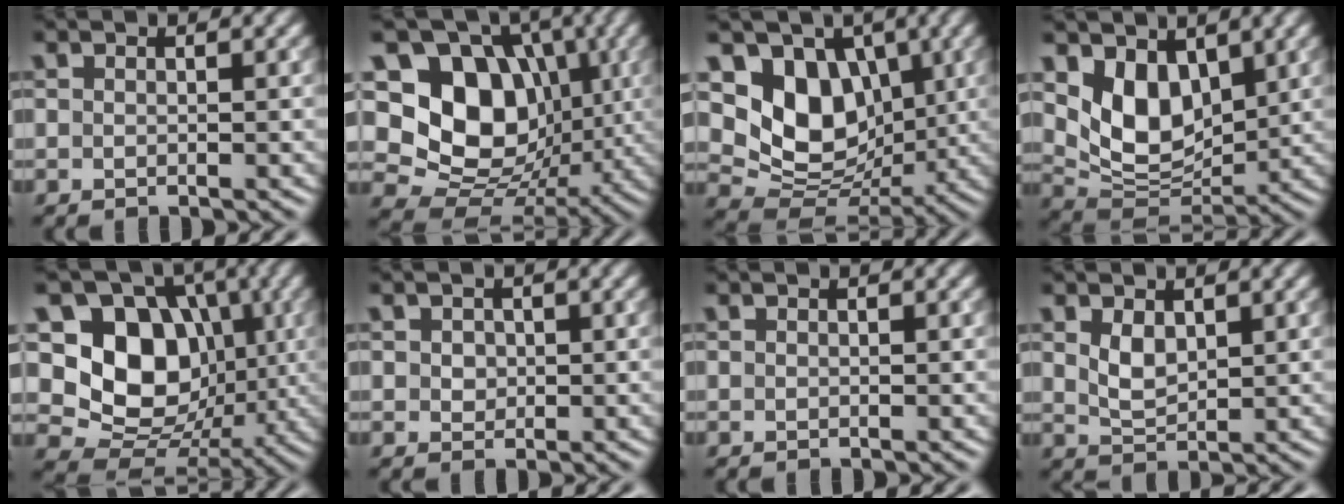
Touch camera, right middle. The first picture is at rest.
{"total": 11.8, "force": [2.0, 9.3, 7.0], "torque": [-0.108, -0.001, 0.019]}
{"total": 8.3, "force": [2.2, 6.3, 4.8], "torque": [-0.084, -0.021, 0.034]}
{"total": 6.3, "force": [2.5, 4.0, 4.1], "torque": [-0.078, -0.022, 0.049]}
{"total": 10.4, "force": [1.3, 8.3, 6.1], "torque": [-0.103, -0.014, 0.016]}
{"total": 1.2, "force": [0.2, 1.1, 0.5], "torque": [-0.008, 0.000, 0.004]}
{"total": 0.0}
{"total": 2.3, "force": [0.9, 1.4, 1.6], "torque": [-0.040, -0.004, 0.024]}